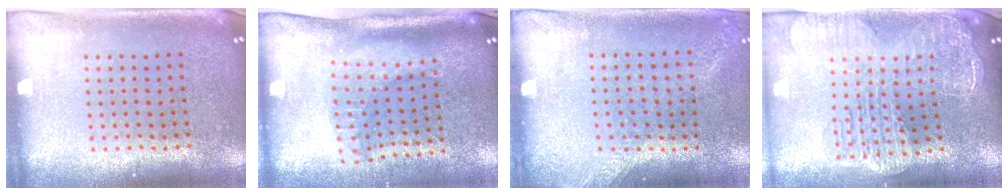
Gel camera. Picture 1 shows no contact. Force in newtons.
{"total": 2.0, "press": 1.6, "slide": 1.3}
{"total": 1.3, "press": 1.0, "slide": 0.8}
{"total": 2.8, "press": 2.3, "slide": 1.5}